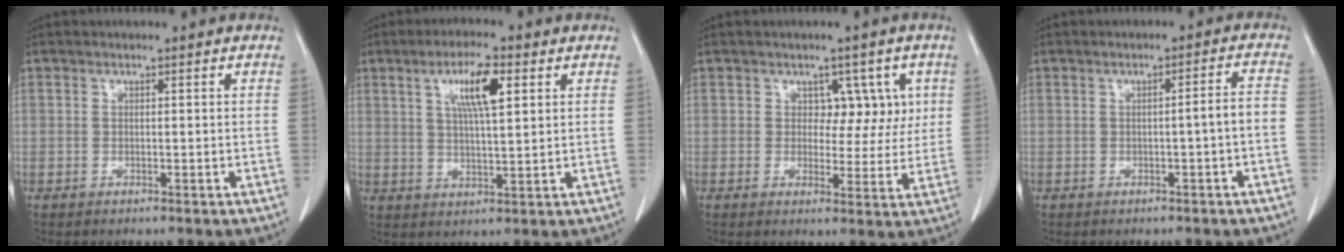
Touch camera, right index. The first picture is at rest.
{"total": 7.4, "force": [3.0, 1.2, 6.7], "torque": [-0.122, 0.004, 0.053]}
{"total": 5.2, "force": [1.7, 3.8, 3.2], "torque": [-0.020, 0.010, 0.024]}
{"total": 3.0, "force": [-1.0, -0.1, 2.8], "torque": [-0.037, 0.008, -0.014]}